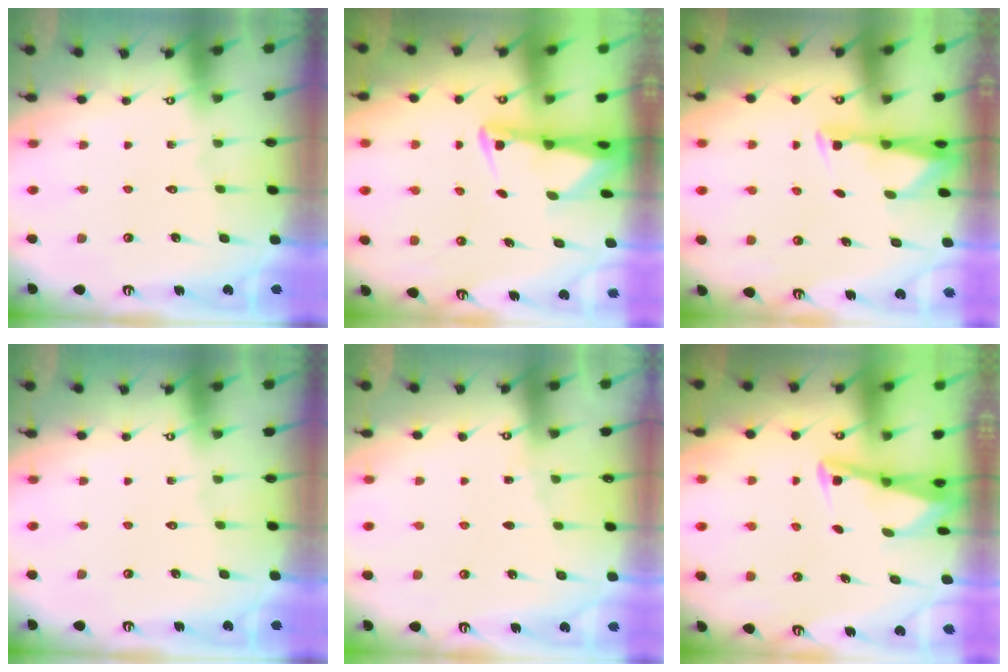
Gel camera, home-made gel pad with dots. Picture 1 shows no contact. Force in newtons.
{"total": 2.7, "press": 2.6, "slide": 0.6}
{"total": 2.9, "press": 2.9, "slide": 0.4}
{"total": 0.0}
{"total": 3.4, "press": 3.4, "slide": 0.5}
{"total": 3.0, "press": 3.0, "slide": 0.4}